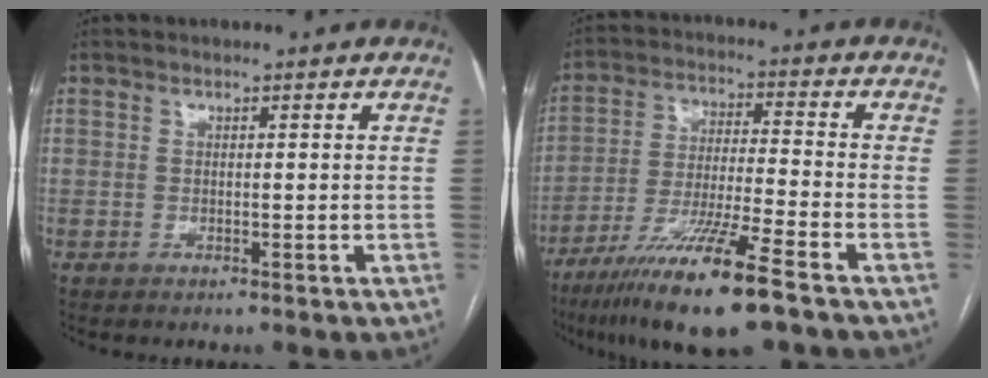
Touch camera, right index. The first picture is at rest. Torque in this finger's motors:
{"motor_torque": [1.12, -1.02, 0.87, 0.21]}